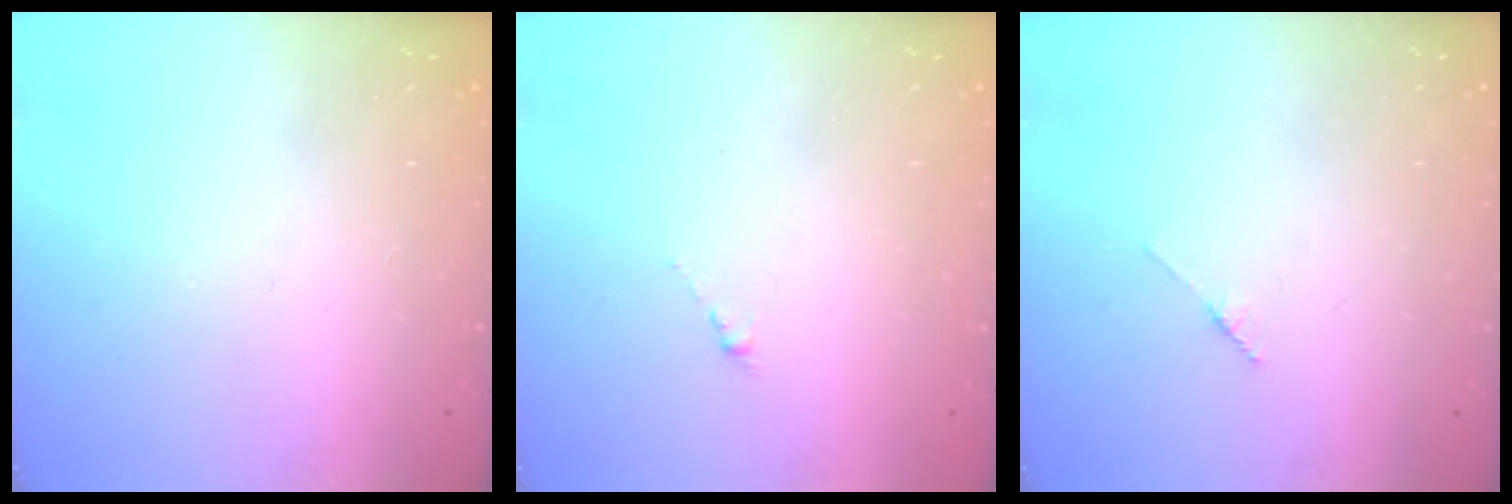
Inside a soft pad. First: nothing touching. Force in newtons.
{"total": 0.0}
{"total": 1.7, "press": 1.6, "slide": 0.2}